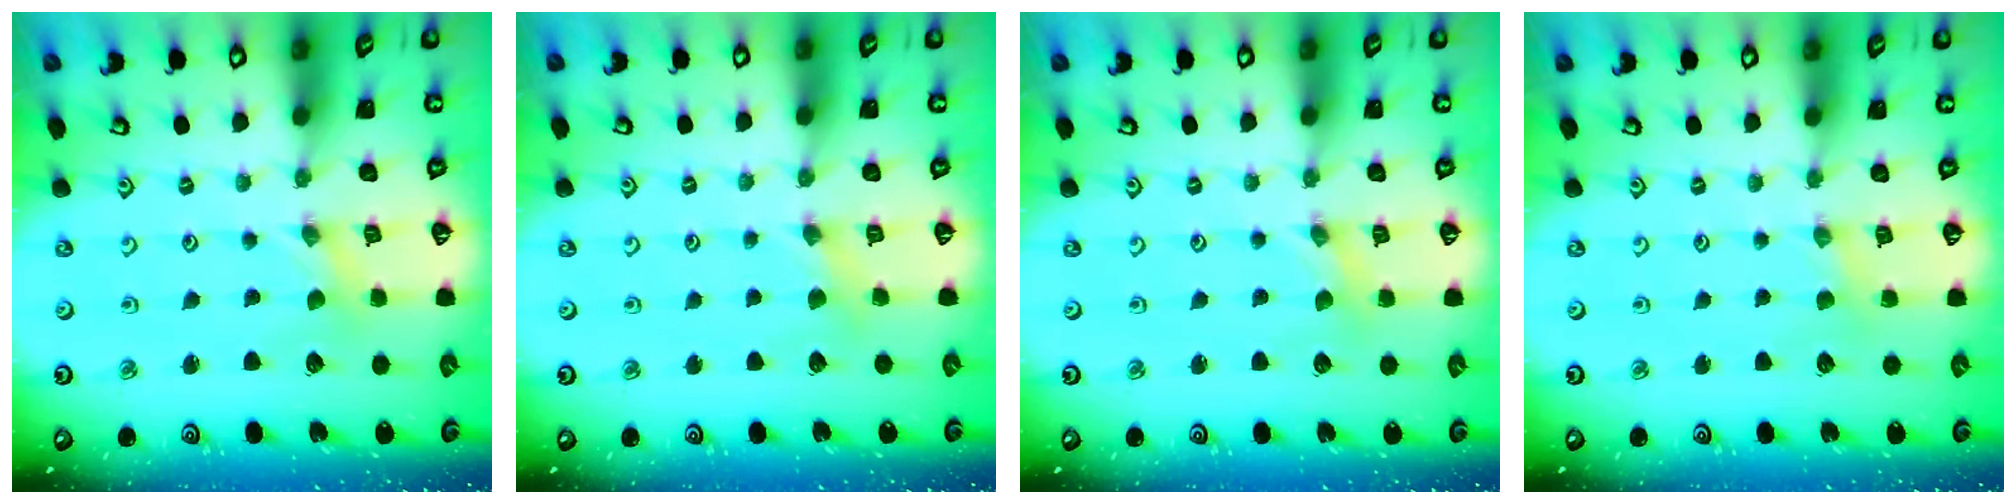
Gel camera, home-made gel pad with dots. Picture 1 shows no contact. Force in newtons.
{"total": 3.4, "press": 3.4, "slide": 0.3}
{"total": 0.7, "press": 0.6, "slide": 0.1}
{"total": 2.0, "press": 2.0, "slide": 0.3}